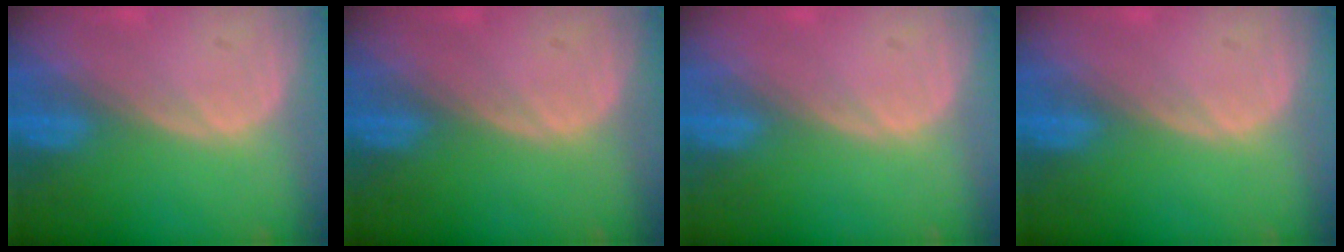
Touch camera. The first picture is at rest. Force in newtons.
{"total": 0.0}
{"total": 0.0}
{"total": 0.0}